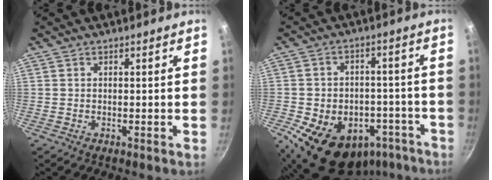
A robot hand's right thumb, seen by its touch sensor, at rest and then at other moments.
{"total": 20.1, "force": [-10.7, 13.7, 10.1], "torque": [-0.124, 0.048, -0.131]}